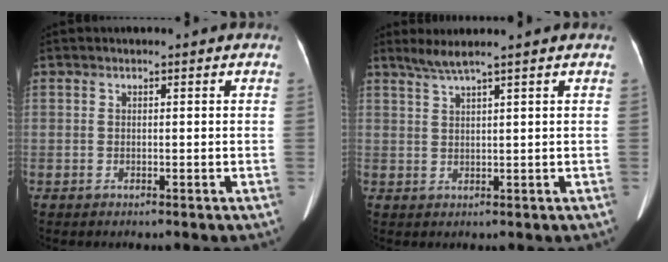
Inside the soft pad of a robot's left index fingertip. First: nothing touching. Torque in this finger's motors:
{"motor_torque": [-0.08, 0.03, -0.03, -0.02]}